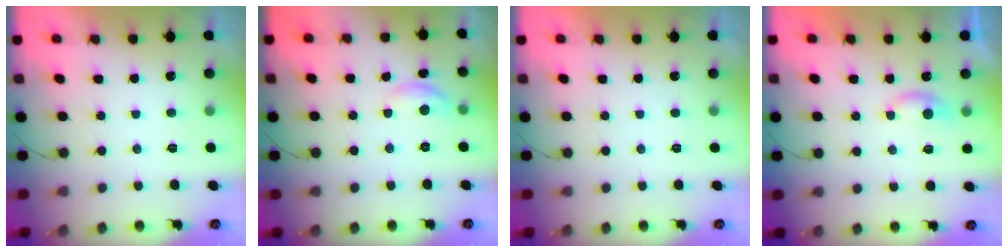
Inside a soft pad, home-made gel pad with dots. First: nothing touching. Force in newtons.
{"total": 5.7, "press": 5.7, "slide": 0.2}
{"total": 0.0}
{"total": 5.0, "press": 4.9, "slide": 0.6}